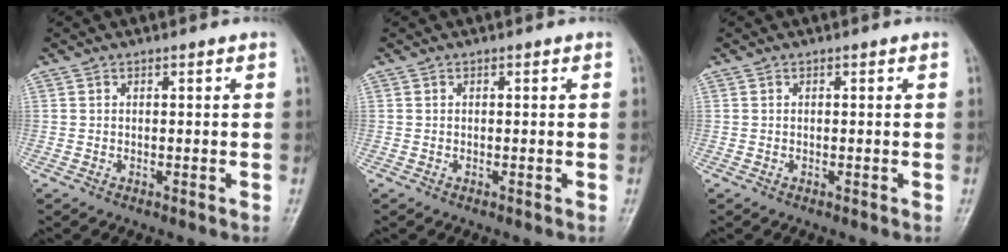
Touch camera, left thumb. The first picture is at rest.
{"total": 0.0}
{"total": 0.0}